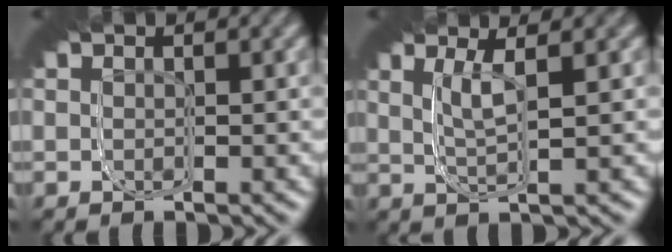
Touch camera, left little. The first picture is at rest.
{"total": 3.4, "force": [2.0, 0.1, 2.8], "torque": [-0.058, 0.026, 0.018]}